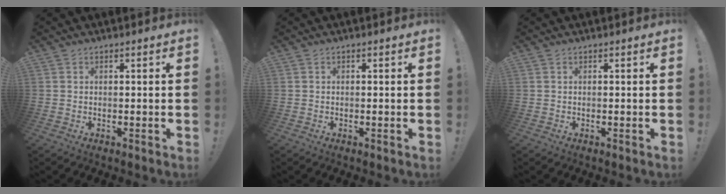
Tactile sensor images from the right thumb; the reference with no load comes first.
{"total": 0.0}
{"total": 0.0}